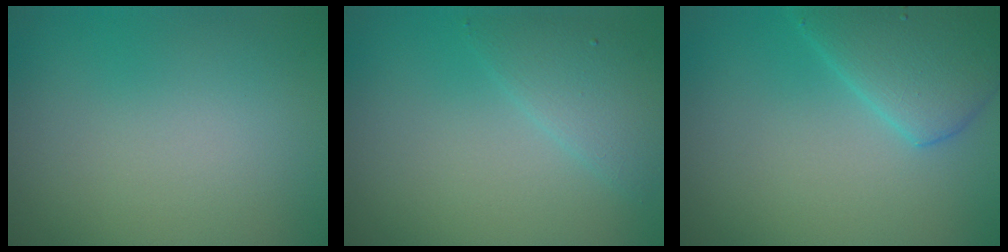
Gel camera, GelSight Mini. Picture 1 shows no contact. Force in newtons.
{"total": 2.6, "press": 2.6, "slide": 0.1}
{"total": 5.0, "press": 5.0, "slide": 0.3}